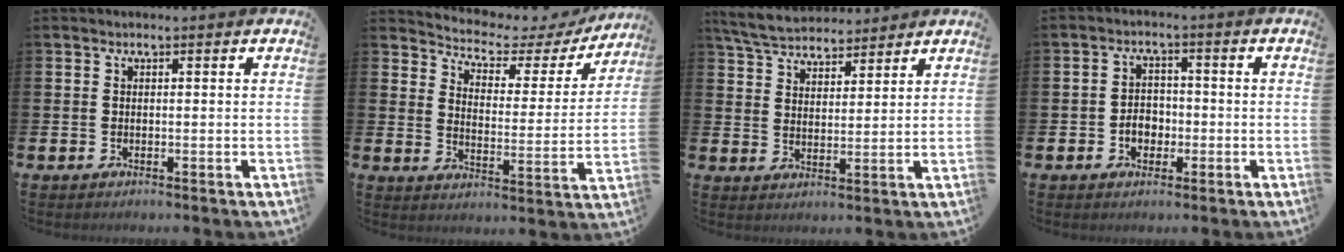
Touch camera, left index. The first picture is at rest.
{"total": 4.3, "force": [3.8, 1.8, 0.9], "torque": [-0.047, -0.030, 0.055]}
{"total": 5.9, "force": [5.7, 1.4, 0.9], "torque": [-0.045, -0.020, 0.105]}
{"total": 3.0, "force": [-0.9, 2.4, 1.6], "torque": [-0.016, -0.003, -0.025]}